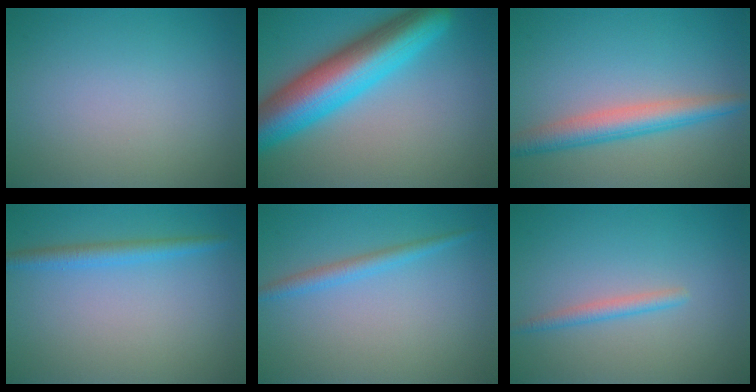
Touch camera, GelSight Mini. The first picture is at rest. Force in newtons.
{"total": 10.4, "press": 10.4, "slide": 0.3}
{"total": 4.1, "press": 4.1, "slide": 0.0}
{"total": 2.0, "press": 2.0, "slide": 0.2}
{"total": 1.8, "press": 1.8, "slide": 0.1}
{"total": 1.5, "press": 1.5, "slide": 0.1}